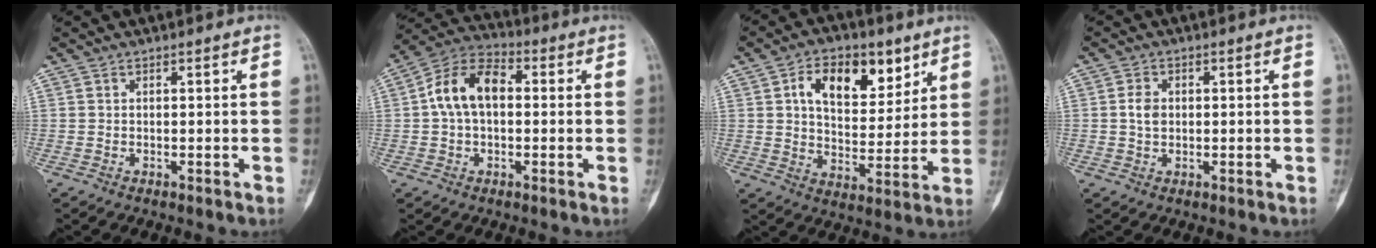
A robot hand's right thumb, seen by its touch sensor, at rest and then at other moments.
{"total": 11.1, "force": [0.9, 7.0, 8.5], "torque": [-0.153, 0.033, 0.006]}
{"total": 14.2, "force": [6.4, 8.2, 9.6], "torque": [-0.111, -0.023, 0.109]}
{"total": 3.1, "force": [0.2, 2.3, 2.0], "torque": [-0.034, 0.003, 0.003]}